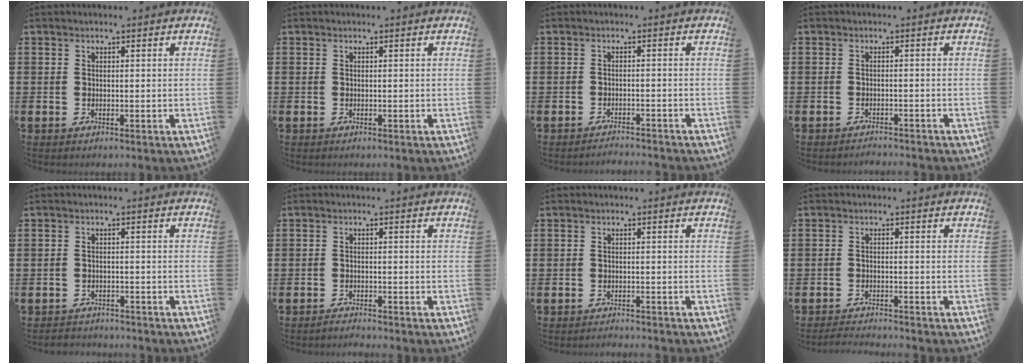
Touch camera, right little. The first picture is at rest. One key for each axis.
{"total": 0.0}
{"total": 1.4, "fx": -1.4, "fy": -0.1, "fz": 0.0, "tx": -0.002, "ty": 0.005, "tz": -0.030}
{"total": 1.1, "fx": -1.1, "fy": -0.1, "fz": -0.1, "tx": -0.001, "ty": 0.003, "tz": -0.023}
{"total": 1.4, "fx": -1.4, "fy": 0.2, "fz": -0.2, "tx": -0.002, "ty": 0.004, "tz": -0.031}
{"total": 1.2, "fx": -1.2, "fy": -0.1, "fz": 0.1, "tx": -0.004, "ty": 0.000, "tz": -0.024}
{"total": 1.0, "fx": -1.0, "fy": -0.1, "fz": 0.0, "tx": -0.002, "ty": 0.001, "tz": -0.020}
{"total": 1.5, "fx": -1.5, "fy": -0.1, "fz": 0.3, "tx": -0.006, "ty": 0.003, "tz": -0.030}